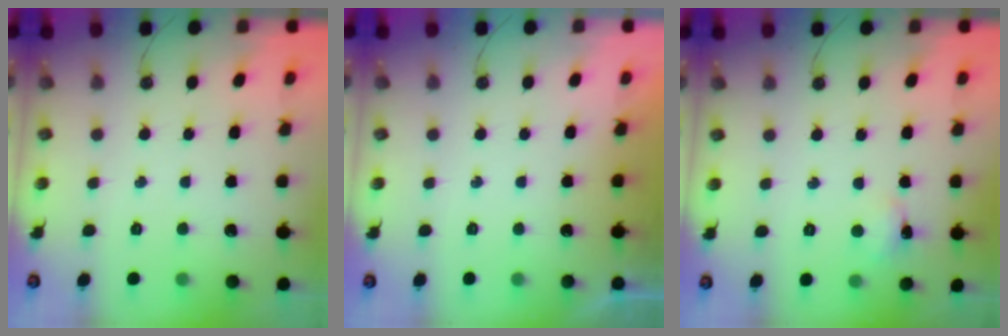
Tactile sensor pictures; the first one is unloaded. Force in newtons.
{"total": 0.0}
{"total": 3.2, "press": 3.2, "slide": 0.6}